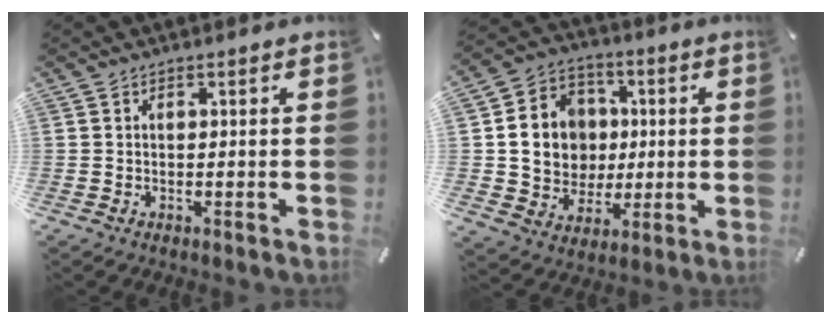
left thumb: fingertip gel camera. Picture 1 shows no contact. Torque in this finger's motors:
{"motor_torque": [2.03, 2.02, 0.78, 0.21, 0.14]}